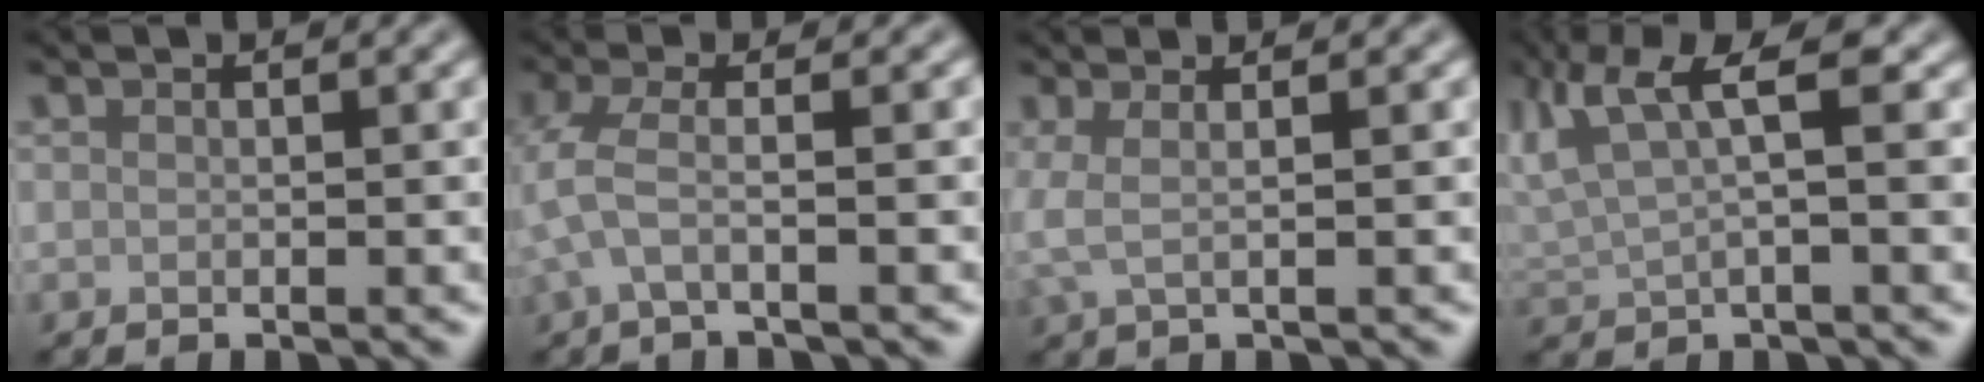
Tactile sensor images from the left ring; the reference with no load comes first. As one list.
[{"total": 3.1, "force": [-1.1, 0.7, 2.8], "torque": [-0.061, -0.007, -0.034]}, {"total": 1.8, "force": [0.2, 0.5, 1.8], "torque": [-0.036, 0.005, 0.001]}, {"total": 5.4, "force": [2.1, 1.8, 4.6], "torque": [-0.103, 0.010, 0.039]}]